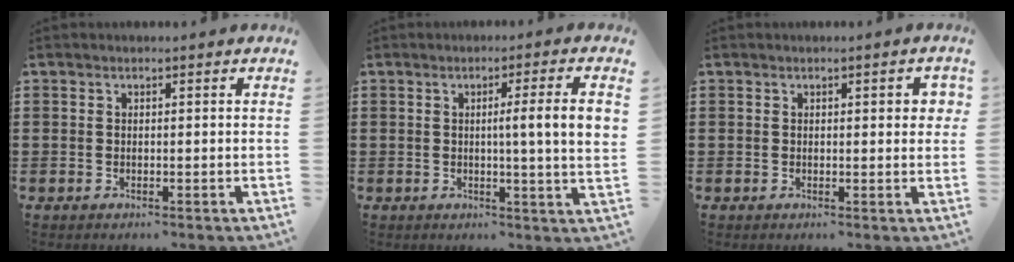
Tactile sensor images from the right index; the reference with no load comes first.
{"total": 6.6, "force": [0.9, -0.2, 6.6], "torque": [-0.105, -0.011, 0.005]}
{"total": 1.5, "force": [0.4, 0.5, 1.4], "torque": [-0.011, -0.002, 0.001]}